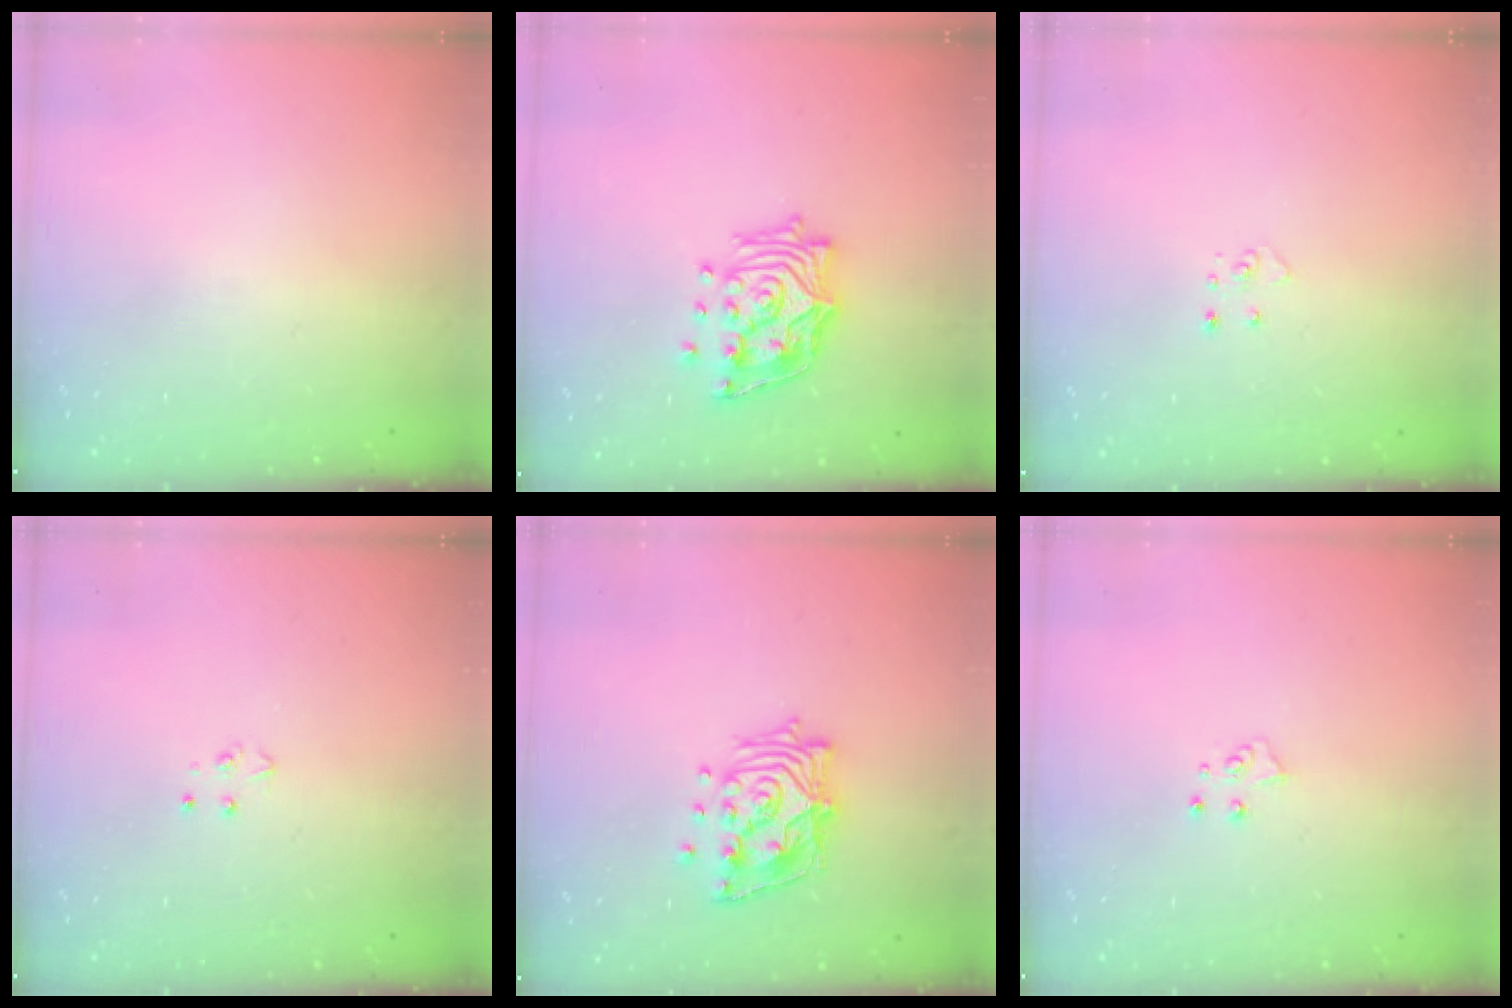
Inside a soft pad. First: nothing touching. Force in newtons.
{"total": 15.8, "press": 15.7, "slide": 1.6}
{"total": 3.4, "press": 3.4, "slide": 0.1}
{"total": 3.6, "press": 3.6, "slide": 0.4}
{"total": 14.9, "press": 14.8, "slide": 2.0}
{"total": 5.1, "press": 5.1, "slide": 0.4}